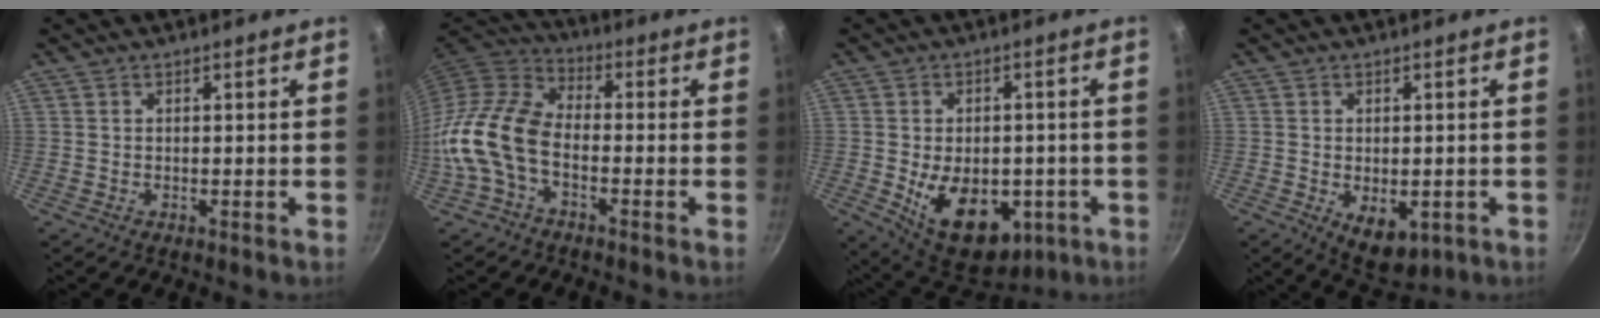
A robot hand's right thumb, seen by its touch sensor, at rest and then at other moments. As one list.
[{"total": 12.2, "force": [-3.6, 7.3, 9.0], "torque": [-0.167, 0.040, -0.089]}, {"total": 16.4, "force": [-4.2, 10.5, 11.8], "torque": [-0.143, -0.005, -0.040]}, {"total": 7.3, "force": [-1.8, 4.4, 5.5], "torque": [-0.062, -0.006, -0.012]}]